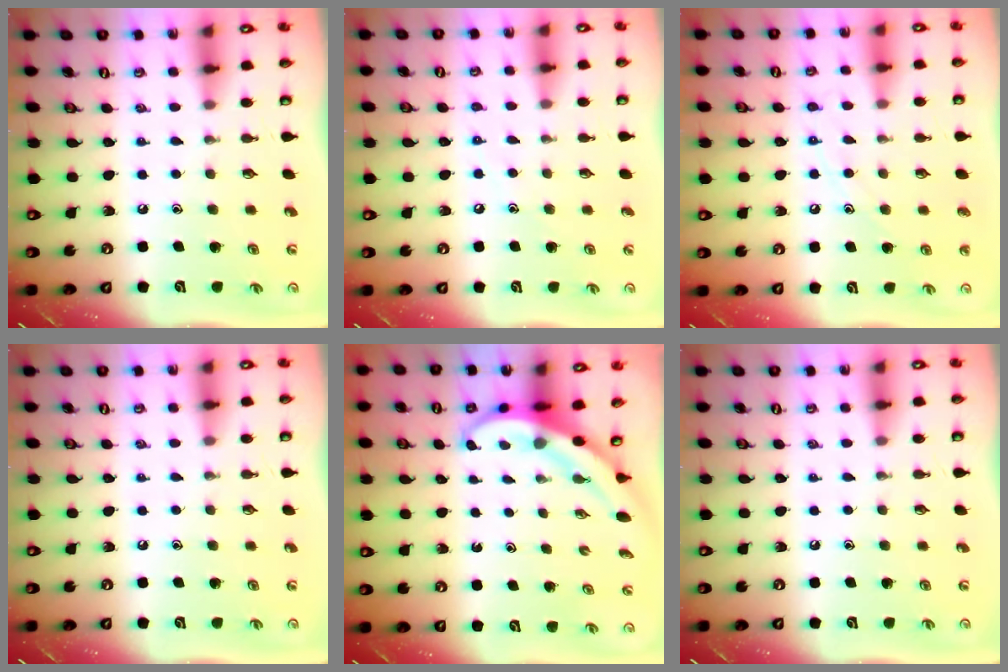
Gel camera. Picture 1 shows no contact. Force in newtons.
{"total": 5.0, "press": 4.9, "slide": 0.7}
{"total": 7.9, "press": 7.9, "slide": 0.7}
{"total": 0.0}
{"total": 4.0, "press": 3.9, "slide": 0.4}
{"total": 0.0}